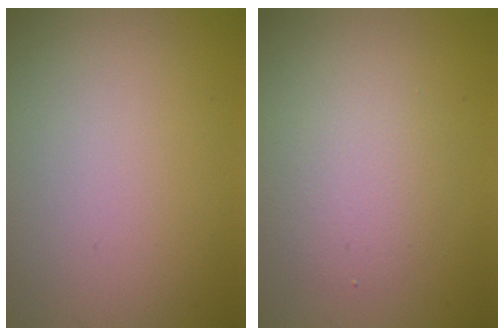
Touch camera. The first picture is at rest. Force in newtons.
{"total": 2.9, "press": 2.9, "slide": 0.2}